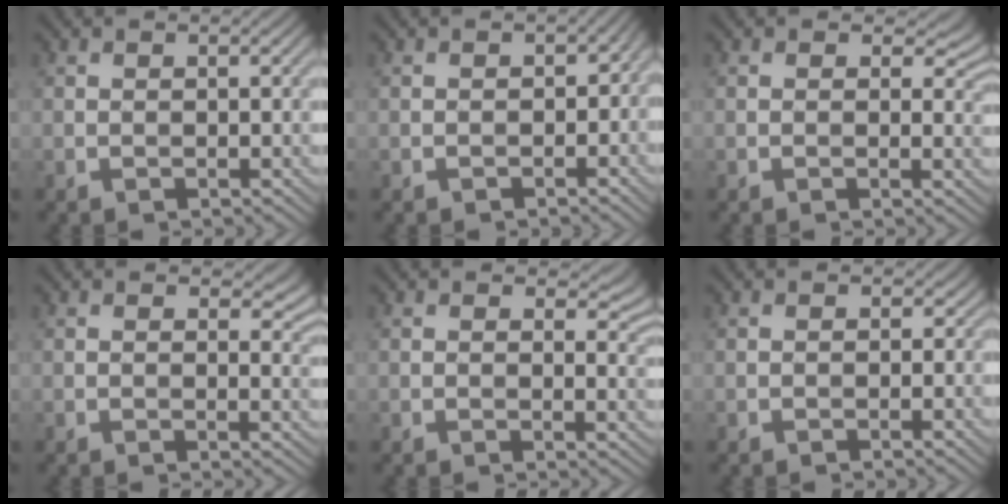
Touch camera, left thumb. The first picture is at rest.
{"total": 1.3, "force": [-0.6, 1.0, 0.6], "torque": [-0.008, 0.002, -0.013]}
{"total": 4.2, "force": [2.0, 2.6, 2.6], "torque": [-0.036, -0.005, 0.023]}
{"total": 4.5, "force": [2.3, 2.5, 2.9], "torque": [-0.040, -0.005, 0.032]}
{"total": 4.6, "force": [2.5, 2.5, 2.9], "torque": [-0.037, -0.005, 0.035]}
{"total": 0.6, "force": [-0.3, 0.5, 0.1], "torque": [-0.006, -0.001, -0.009]}